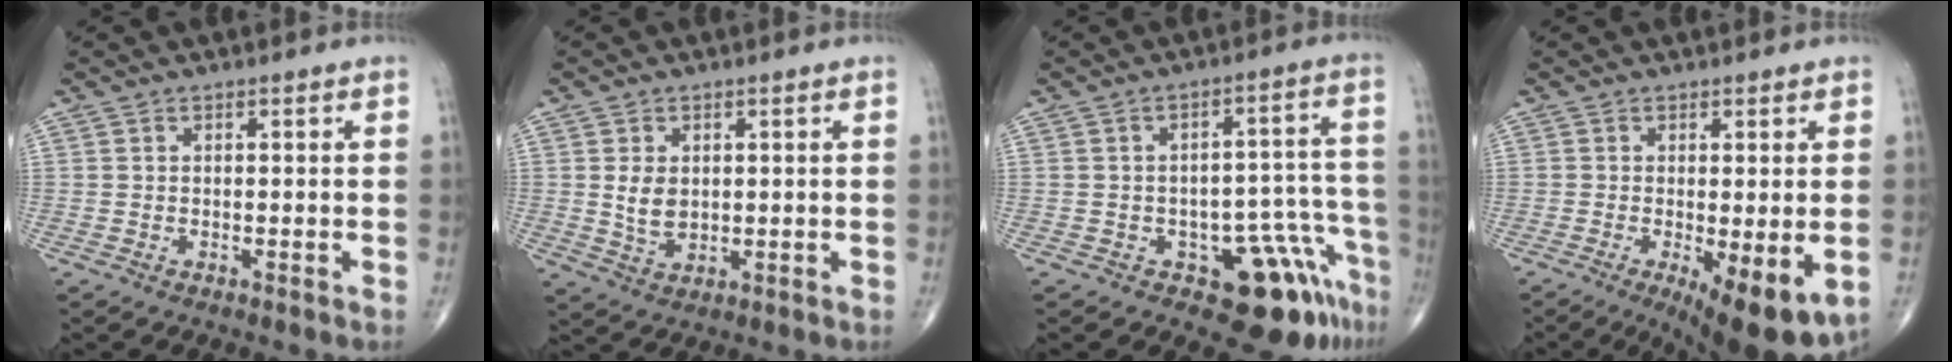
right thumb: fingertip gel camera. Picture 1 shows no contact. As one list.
[{"total": 4.7, "force": [0.6, 3.3, 3.3], "torque": [-0.051, -0.010, 0.019]}, {"total": 11.9, "force": [-7.0, 5.3, 7.9], "torque": [-0.049, 0.070, -0.086]}, {"total": 10.8, "force": [-3.6, 3.3, 9.7], "torque": [-0.136, -0.023, -0.047]}]